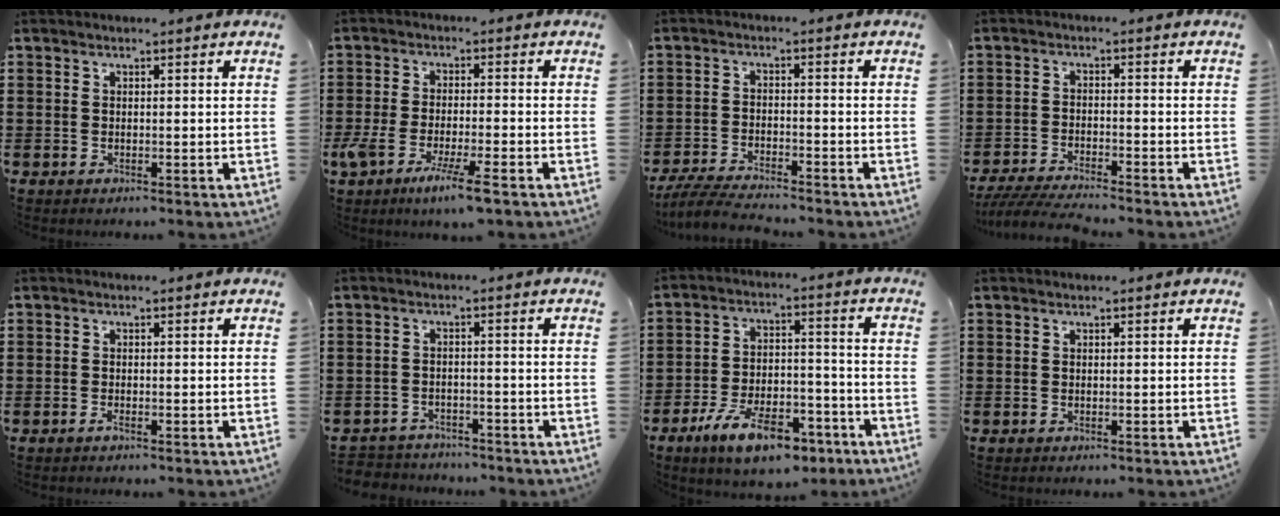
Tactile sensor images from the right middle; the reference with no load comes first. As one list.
[{"total": 6.6, "force": [-4.2, 0.7, 5.0], "torque": [-0.107, -0.016, -0.080]}, {"total": 5.2, "force": [-4.9, 0.4, 1.6], "torque": [-0.044, -0.007, -0.101]}, {"total": 4.6, "force": [-4.4, 0.2, 1.4], "torque": [-0.036, -0.011, -0.091]}, {"total": 0.9, "force": [-0.7, 0.2, 0.6], "torque": [-0.014, -0.004, -0.012]}, {"total": 2.9, "force": [-2.8, 0.7, -0.3], "torque": [-0.003, 0.000, -0.064]}, {"total": 11.0, "force": [-7.8, 3.8, 6.8], "torque": [-0.129, 0.025, -0.147]}, {"total": 0.0}]